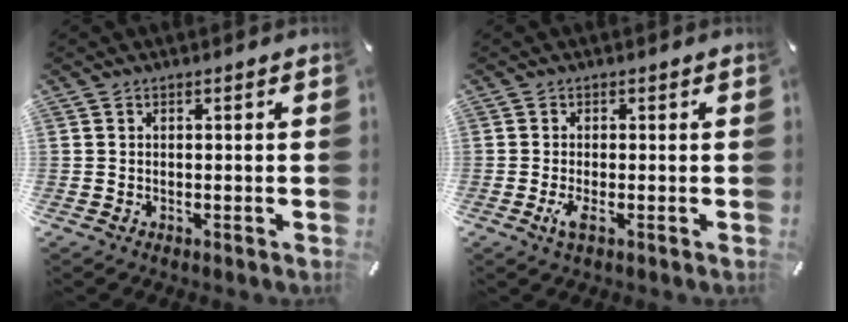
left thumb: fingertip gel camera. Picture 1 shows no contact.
{"total": 2.7, "force": [-0.7, 0.8, 2.4], "torque": [-0.054, -0.005, -0.015]}